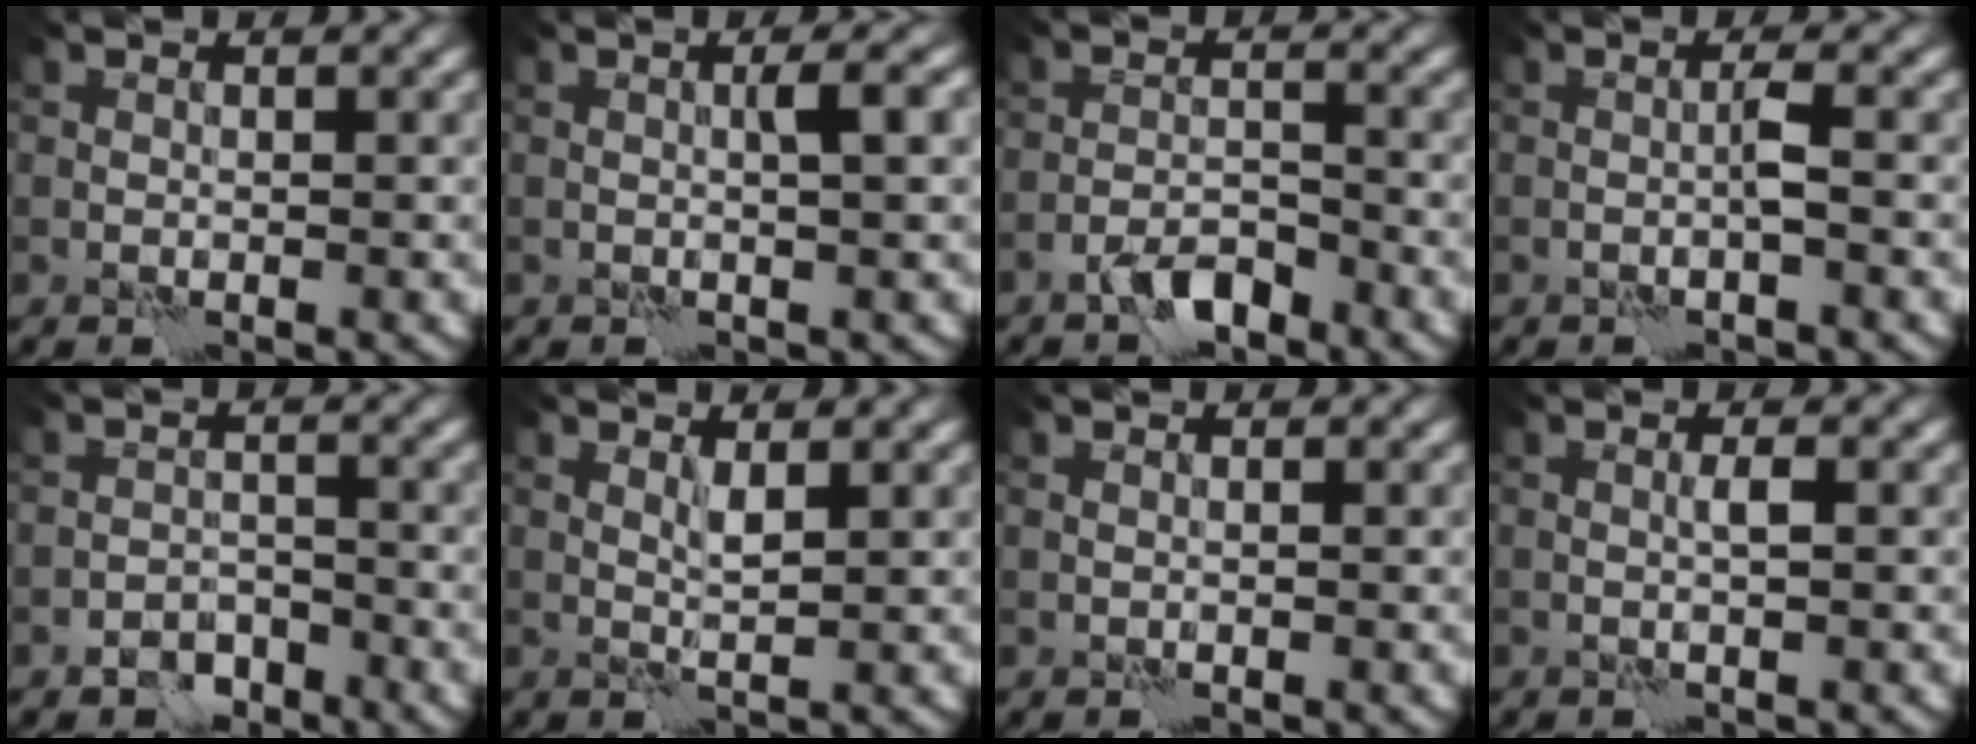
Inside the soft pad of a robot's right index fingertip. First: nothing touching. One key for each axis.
{"total": 2.0, "fx": 0.2, "fy": -0.1, "fz": 2.0, "tx": -0.034, "ty": 0.004, "tz": 0.002}
{"total": 2.9, "fx": -2.4, "fy": 0.7, "fz": 1.5, "tx": -0.026, "ty": 0.009, "tz": -0.049}
{"total": 1.2, "fx": -0.5, "fy": -0.4, "fz": 1.0, "tx": -0.020, "ty": 0.008, "tz": -0.010}
{"total": 2.4, "fx": -1.9, "fy": 1.3, "fz": 0.6, "tx": -0.005, "ty": 0.006, "tz": -0.038}
{"total": 0.9, "fx": 0.7, "fy": -0.4, "fz": 0.5, "tx": -0.017, "ty": -0.001, "tz": 0.012}
{"total": 0.0}
{"total": 0.8, "fx": 0.0, "fy": -0.3, "fz": 0.8, "tx": -0.016, "ty": 0.003, "tz": 0.000}